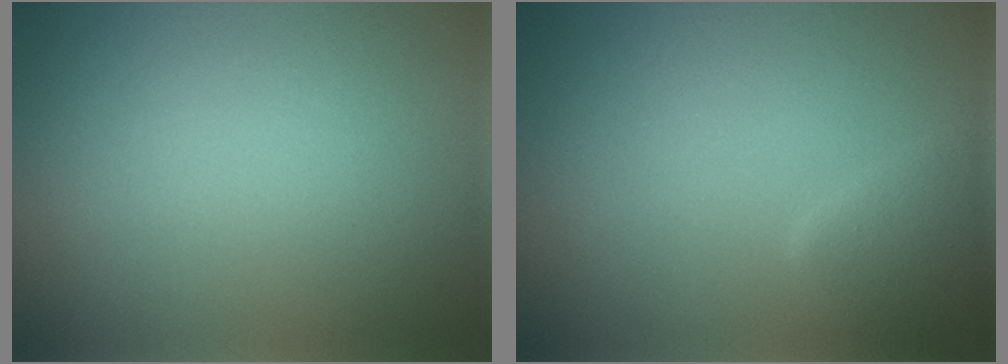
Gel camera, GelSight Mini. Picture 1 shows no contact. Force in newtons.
{"total": 2.6, "press": 2.6, "slide": 0.2}